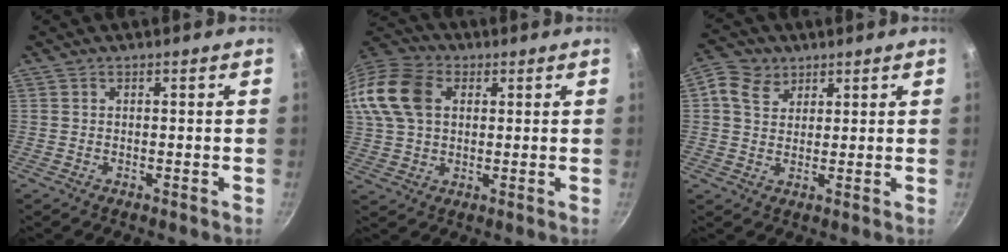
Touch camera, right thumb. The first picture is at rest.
{"total": 18.3, "force": [4.7, 13.2, 11.8], "torque": [-0.261, 0.027, 0.077]}
{"total": 6.4, "force": [2.9, 5.0, 2.7], "torque": [-0.027, -0.003, 0.044]}